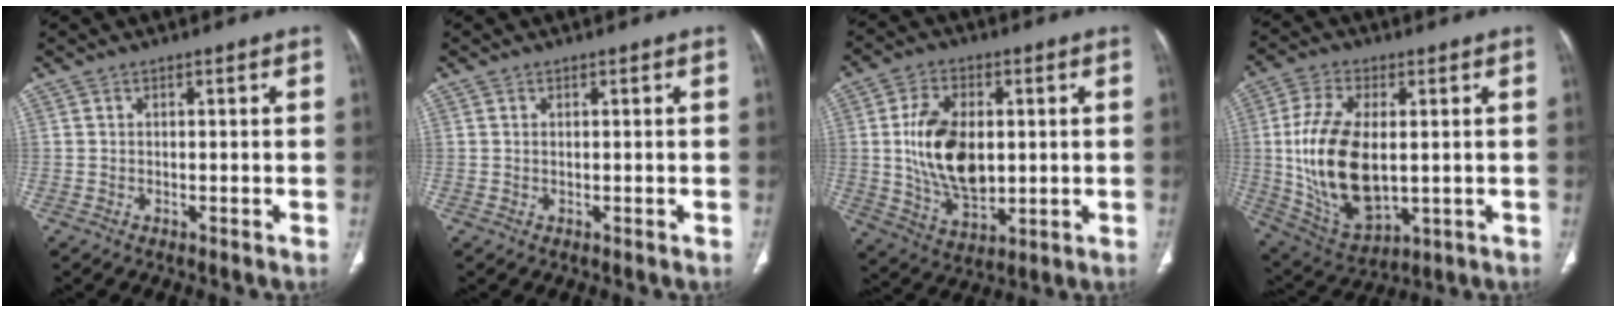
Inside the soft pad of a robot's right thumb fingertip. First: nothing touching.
{"total": 0.0}
{"total": 14.6, "force": [1.1, 8.9, 11.6], "torque": [-0.192, -0.010, 0.030]}
{"total": 18.0, "force": [0.3, 9.7, 15.1], "torque": [-0.294, -0.011, 0.023]}